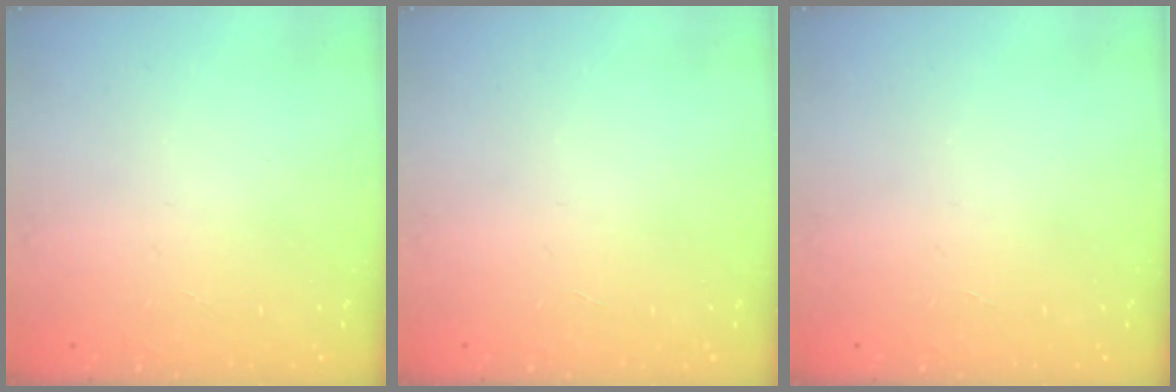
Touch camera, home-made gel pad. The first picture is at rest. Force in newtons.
{"total": 0.0}
{"total": 0.0}